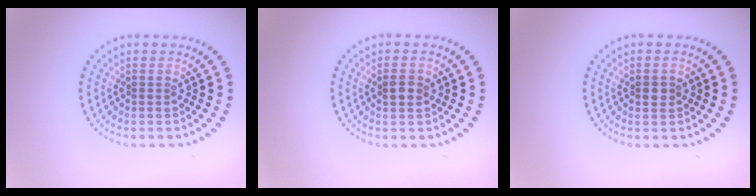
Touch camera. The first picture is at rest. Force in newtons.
{"total": 1.5, "press": 1.5, "slide": 0.1}
{"total": 1.4, "press": 1.4, "slide": 0.1}